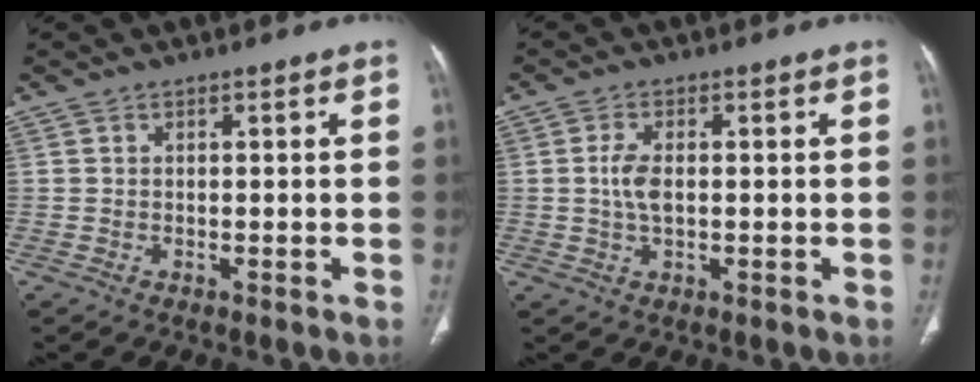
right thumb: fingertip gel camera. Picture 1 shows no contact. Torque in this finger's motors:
{"motor_torque": [0.45, 1.26, 0.77, -0.57, 0.02]}